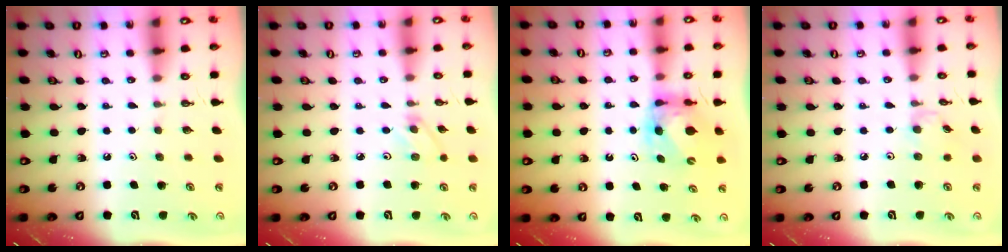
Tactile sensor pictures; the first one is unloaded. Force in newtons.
{"total": 3.1, "press": 3.1, "slide": 0.3}
{"total": 6.3, "press": 6.3, "slide": 0.3}
{"total": 2.3, "press": 2.3, "slide": 0.3}